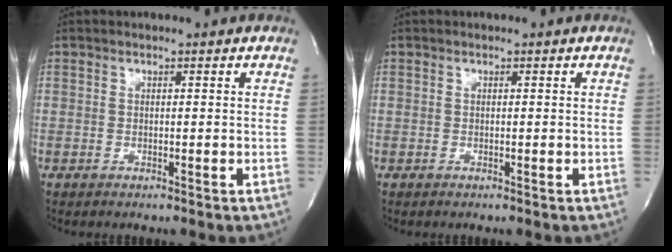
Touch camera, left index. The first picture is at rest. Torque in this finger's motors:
{"motor_torque": [-0.01, 0.01, 0.00, -0.01]}